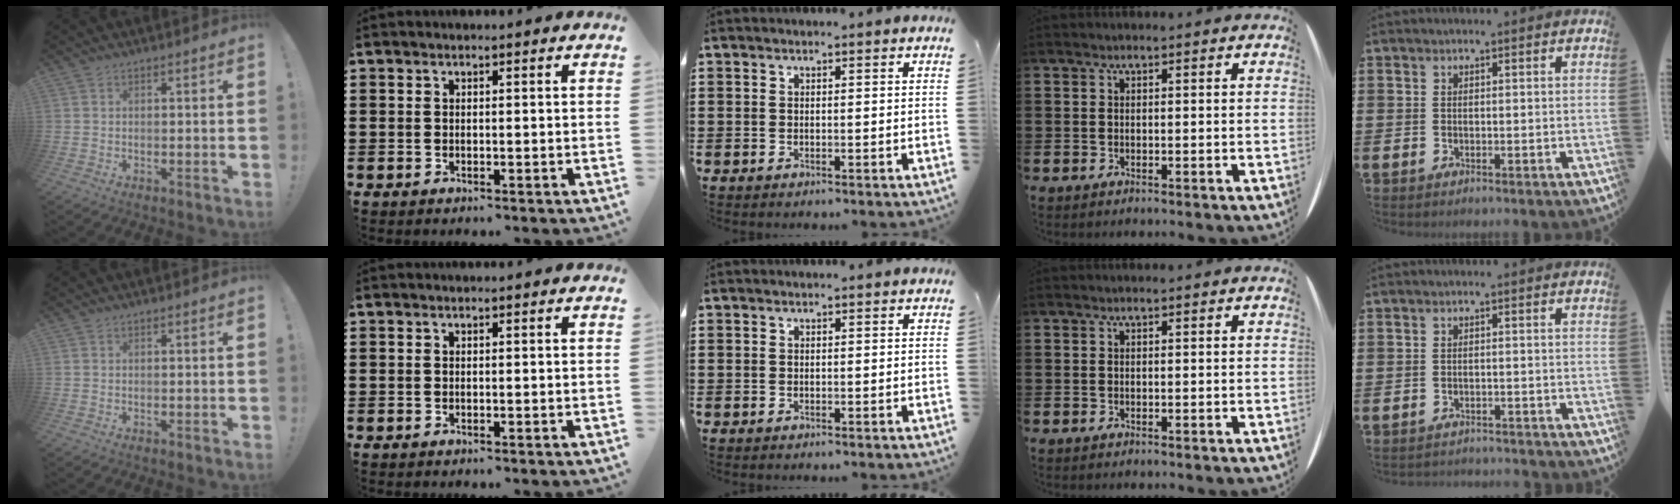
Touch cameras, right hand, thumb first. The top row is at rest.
{"little": {"total": 1.3, "force": [-1.3, 0.0, -0.1], "torque": [-0.004, 0.003, -0.028]}}